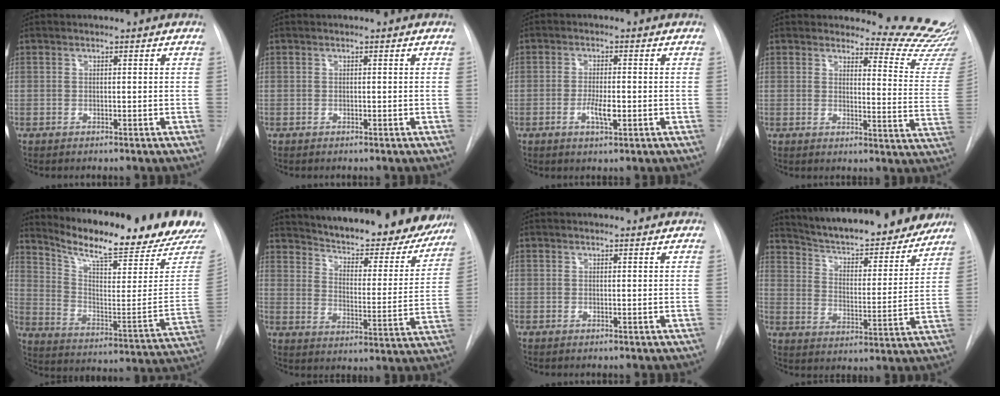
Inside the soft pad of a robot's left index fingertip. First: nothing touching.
{"total": 0.0}
{"total": 3.4, "force": [-1.0, 0.8, 3.1], "torque": [-0.059, -0.001, -0.015]}
{"total": 14.0, "force": [14.0, 0.0, 0.8], "torque": [0.014, -0.145, 0.131]}
{"total": 23.2, "force": [21.1, 0.6, 9.8], "torque": [-0.164, -0.096, 0.291]}
{"total": 27.6, "force": [24.7, 6.4, 10.5], "torque": [-0.168, -0.057, 0.312]}
{"total": 2.7, "force": [2.6, 0.5, 0.4], "torque": [-0.011, 0.015, 0.025]}
{"total": 23.9, "force": [21.5, 5.1, 9.1], "torque": [-0.147, -0.019, 0.295]}